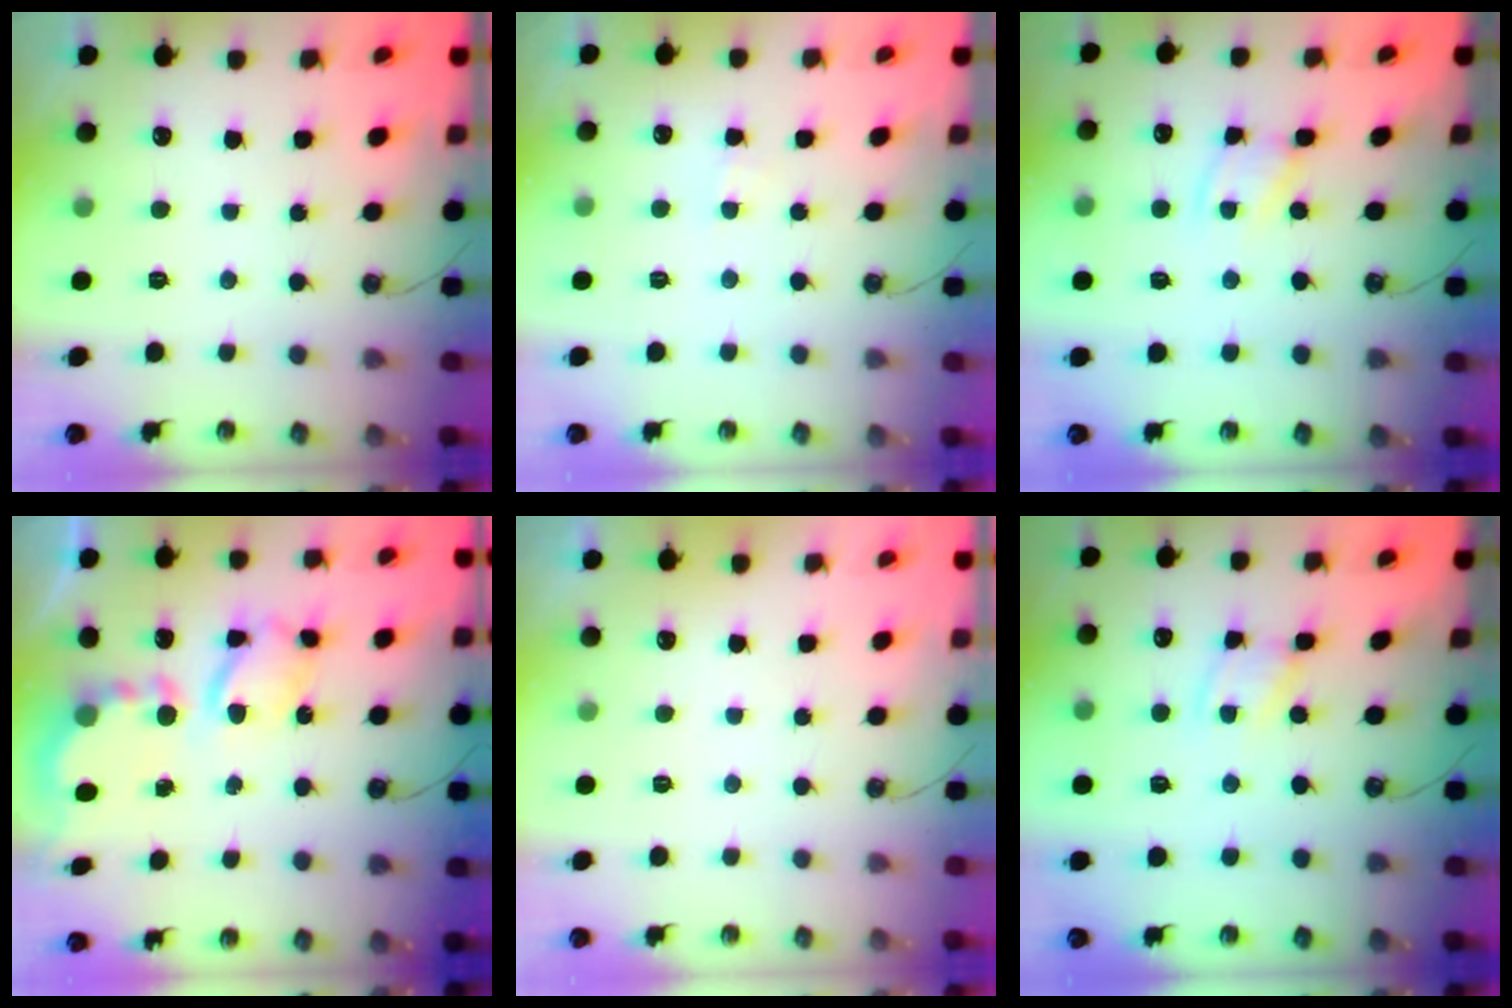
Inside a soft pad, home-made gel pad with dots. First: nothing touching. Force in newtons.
{"total": 1.6, "press": 1.6, "slide": 0.3}
{"total": 2.7, "press": 2.7, "slide": 0.1}
{"total": 8.1, "press": 8.1, "slide": 0.2}
{"total": 0.0}
{"total": 2.4, "press": 2.4, "slide": 0.1}